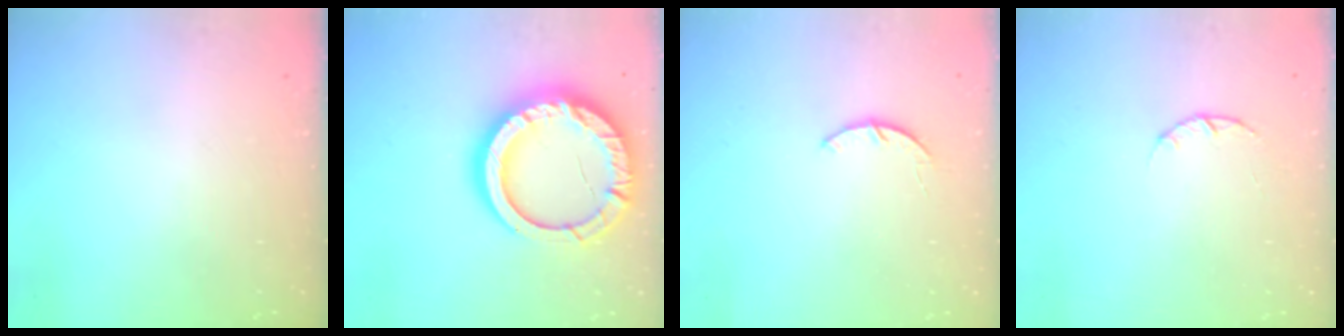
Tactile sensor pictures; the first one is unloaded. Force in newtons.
{"total": 24.5, "press": 24.4, "slide": 2.2}
{"total": 3.2, "press": 3.2, "slide": 0.4}
{"total": 1.4, "press": 1.3, "slide": 0.3}